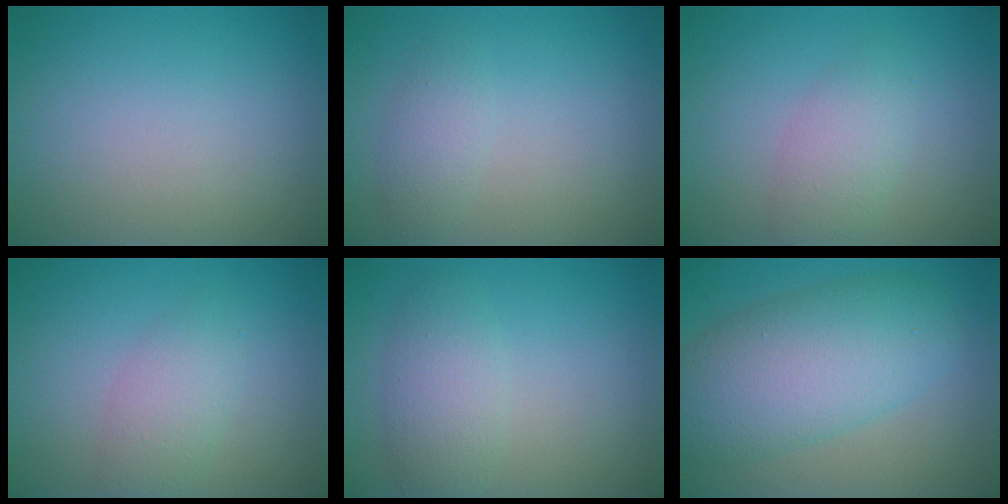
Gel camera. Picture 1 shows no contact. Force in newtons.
{"total": 1.8, "press": 1.8, "slide": 0.1}
{"total": 2.6, "press": 2.6, "slide": 0.0}
{"total": 2.6, "press": 2.6, "slide": 0.0}
{"total": 3.1, "press": 3.1, "slide": 0.0}
{"total": 8.2, "press": 8.2, "slide": 0.2}